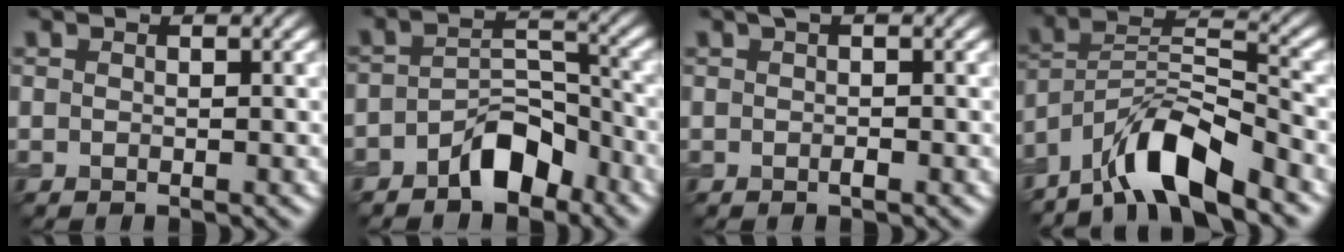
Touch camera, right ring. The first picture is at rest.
{"total": 4.5, "force": [-3.0, 2.2, 2.5], "torque": [-0.036, 0.014, -0.053]}
{"total": 1.0, "force": [0.0, 0.2, 0.9], "torque": [-0.019, 0.001, 0.000]}
{"total": 7.8, "force": [-6.0, 1.6, 4.6], "torque": [-0.079, 0.009, -0.114]}